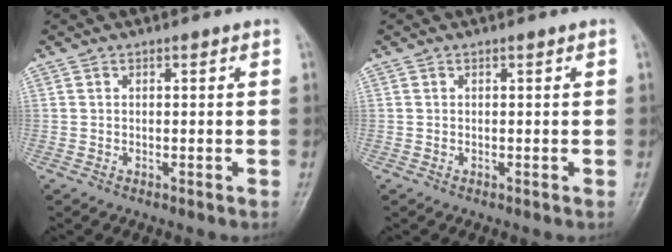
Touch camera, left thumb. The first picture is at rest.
{"total": 0.0}